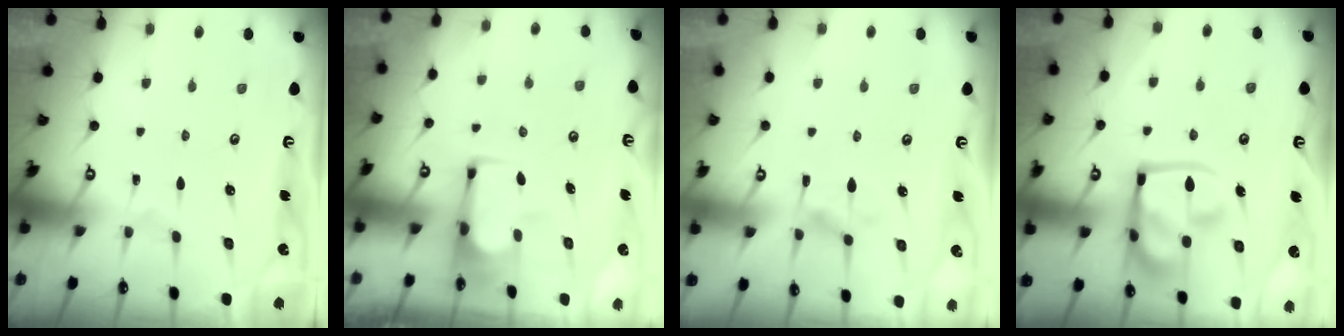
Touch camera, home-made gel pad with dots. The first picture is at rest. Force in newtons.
{"total": 3.7, "press": 3.7, "slide": 0.4}
{"total": 1.4, "press": 0.3, "slide": 1.3}
{"total": 16.2, "press": 16.1, "slide": 1.8}